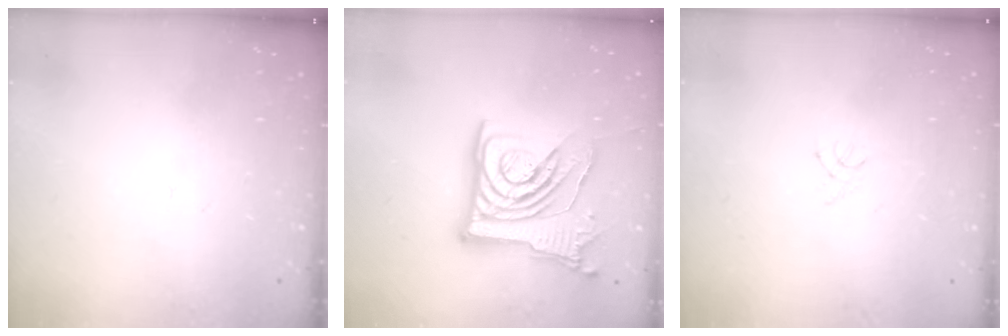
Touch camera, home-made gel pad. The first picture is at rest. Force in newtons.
{"total": 14.9, "press": 14.8, "slide": 1.8}
{"total": 0.5, "press": 0.4, "slide": 0.3}